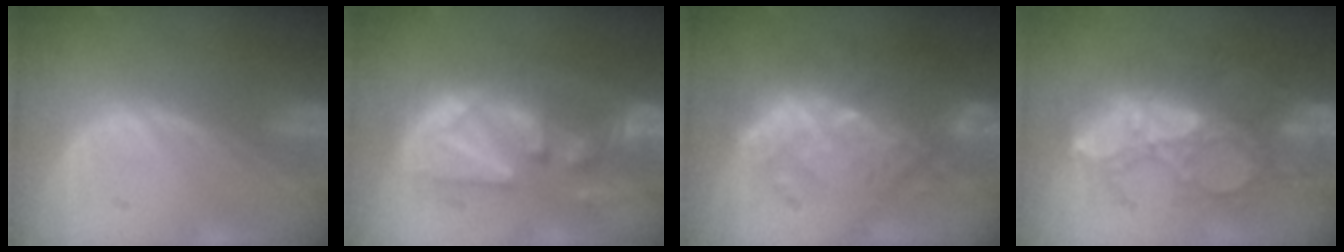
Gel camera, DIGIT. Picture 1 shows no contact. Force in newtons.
{"total": 9.2, "press": 9.2, "slide": 0.3}
{"total": 9.5, "press": 9.1, "slide": 2.7}
{"total": 10.1, "press": 9.2, "slide": 4.0}